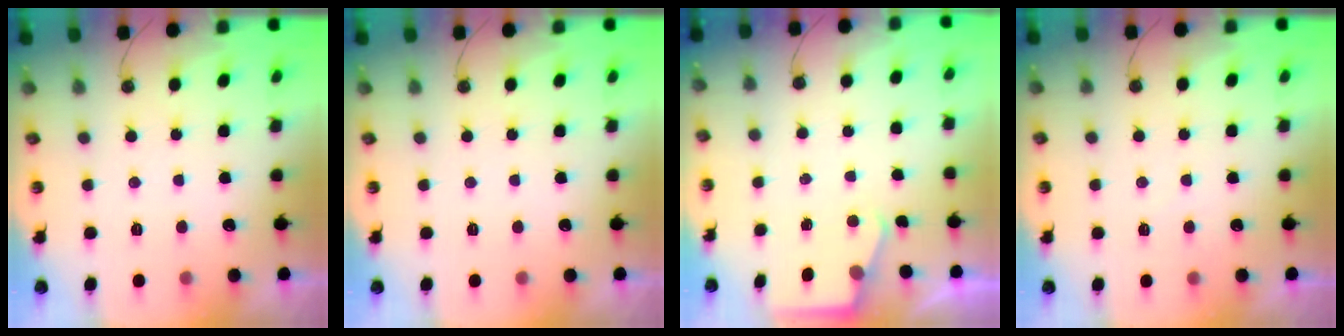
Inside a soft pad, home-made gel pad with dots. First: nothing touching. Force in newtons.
{"total": 0.0}
{"total": 2.8, "press": 2.8, "slide": 0.4}
{"total": 3.1, "press": 3.1, "slide": 0.4}